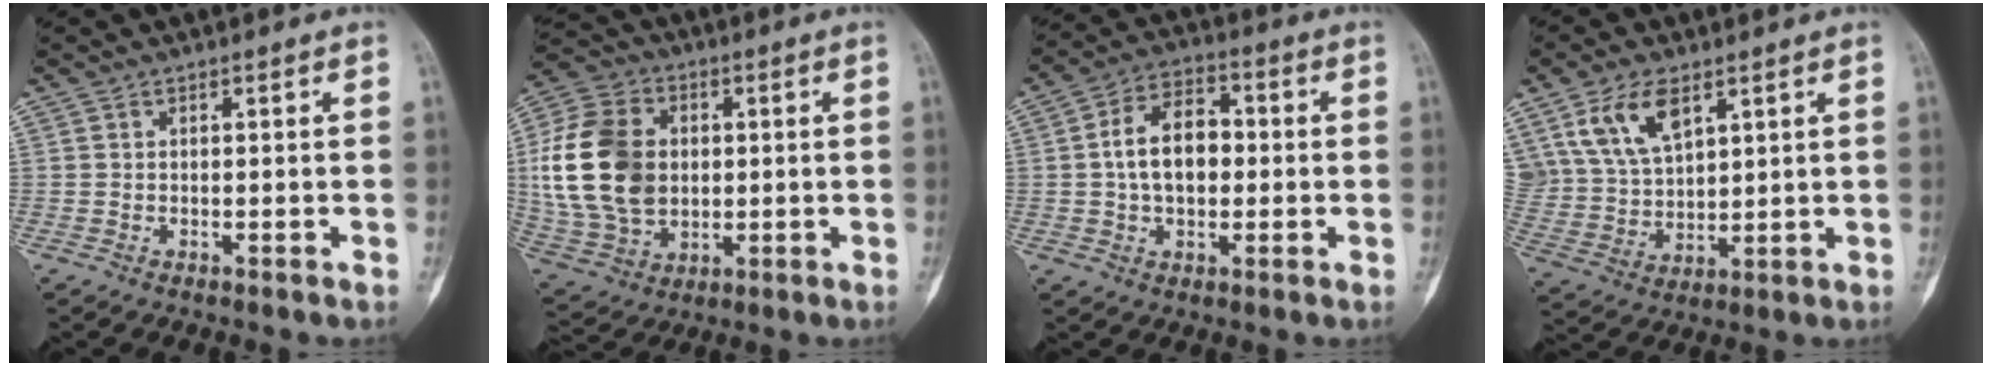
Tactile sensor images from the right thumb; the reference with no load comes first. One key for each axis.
{"total": 19.7, "fx": 1.6, "fy": 14.5, "fz": 13.2, "tx": -0.246, "ty": 0.005, "tz": 0.036}
{"total": 11.0, "fx": 0.3, "fy": 7.2, "fz": 8.3, "tx": -0.127, "ty": 0.022, "tz": -0.002}
{"total": 11.8, "fx": 6.4, "fy": 6.5, "fz": 7.5, "tx": -0.133, "ty": -0.021, "tz": 0.138}